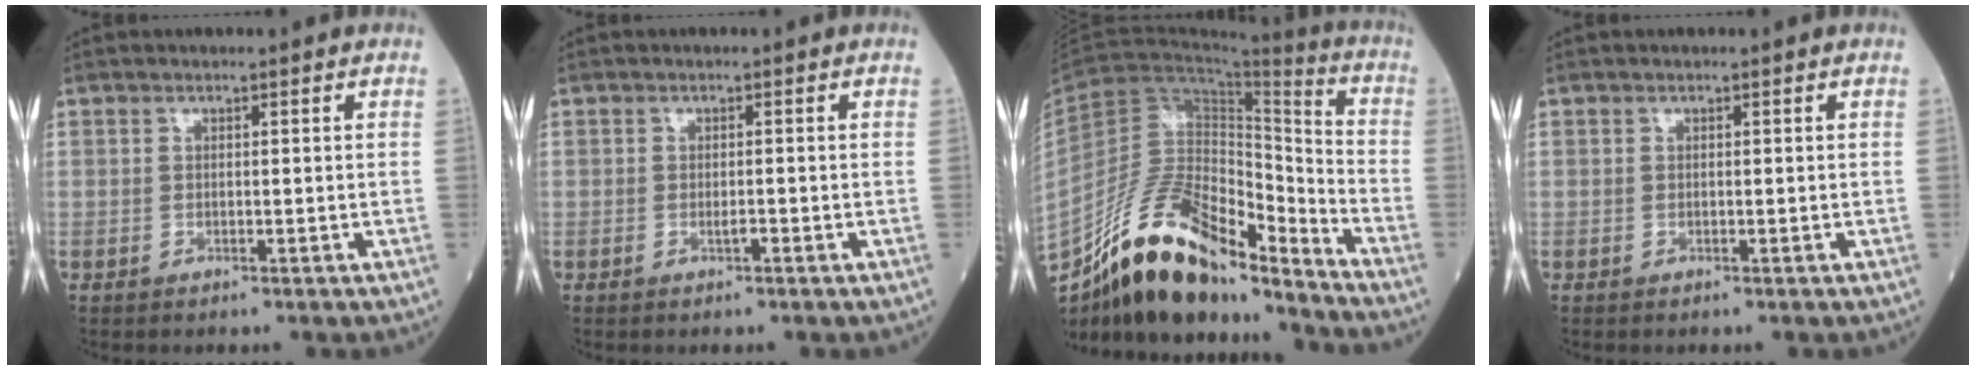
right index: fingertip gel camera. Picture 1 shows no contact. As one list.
[{"total": 0.8, "force": [-0.4, 0.1, 0.7], "torque": [-0.015, 0.000, -0.006]}, {"total": 19.5, "force": [-15.3, 5.7, 10.5], "torque": [-0.187, 0.030, -0.268]}, {"total": 0.0}]